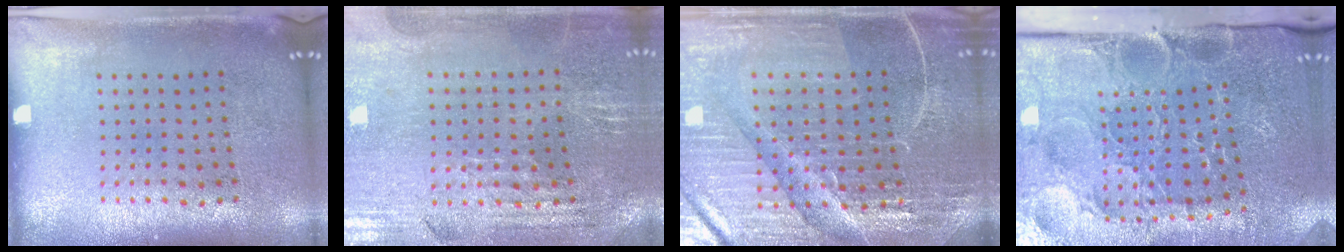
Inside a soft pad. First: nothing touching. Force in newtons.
{"total": 1.8, "press": 1.7, "slide": 0.4}
{"total": 4.9, "press": 4.7, "slide": 1.5}
{"total": 3.9, "press": 3.8, "slide": 1.1}